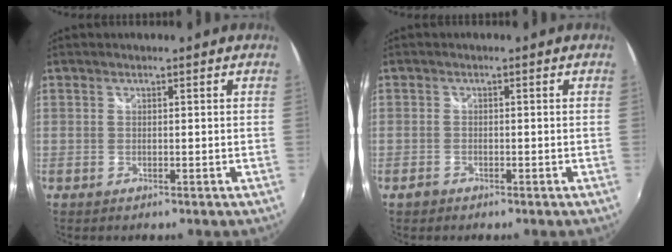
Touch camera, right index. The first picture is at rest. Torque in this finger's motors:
{"motor_torque": [0.20, -0.07, 0.02, 0.00]}